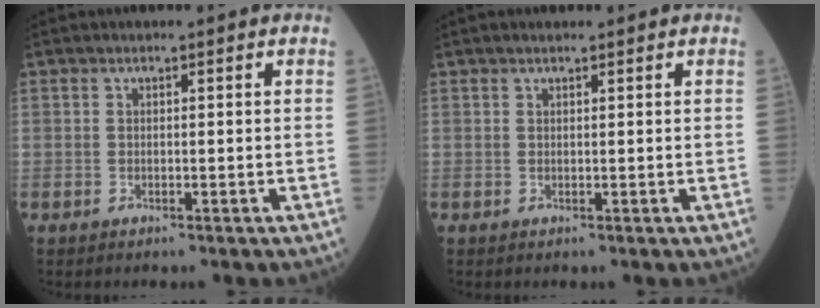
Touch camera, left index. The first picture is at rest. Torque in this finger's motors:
{"motor_torque": [-1.68, 0.46, -1.05, -0.21]}